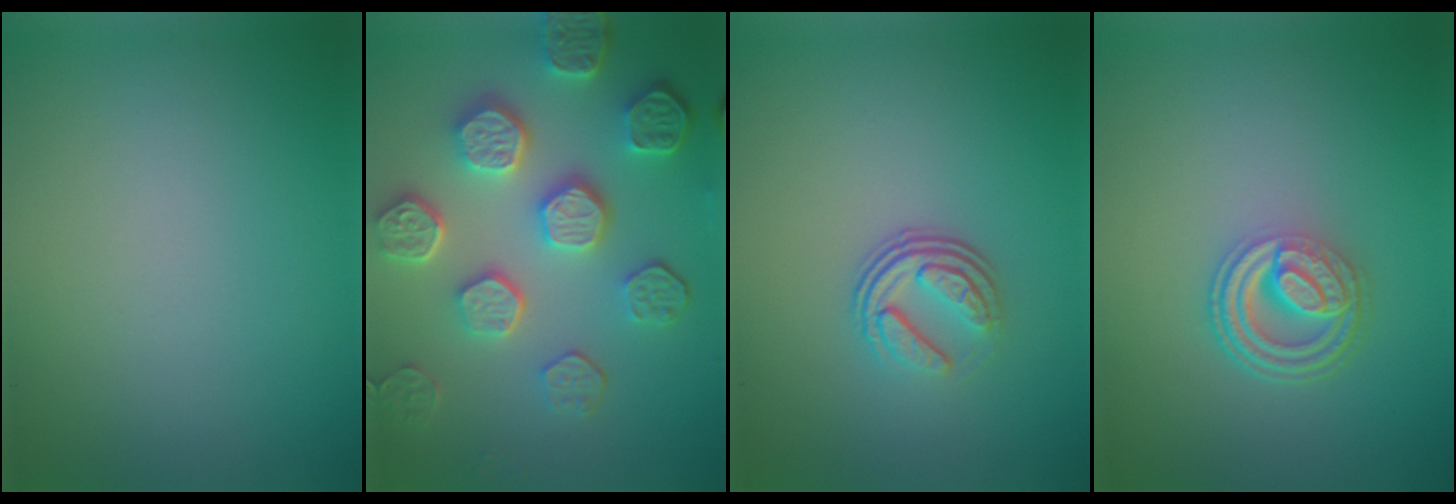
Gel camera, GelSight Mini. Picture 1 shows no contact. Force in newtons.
{"total": 7.5, "press": 5.8, "slide": 4.7}
{"total": 3.7, "press": 2.5, "slide": 2.7}
{"total": 4.5, "press": 3.3, "slide": 3.0}